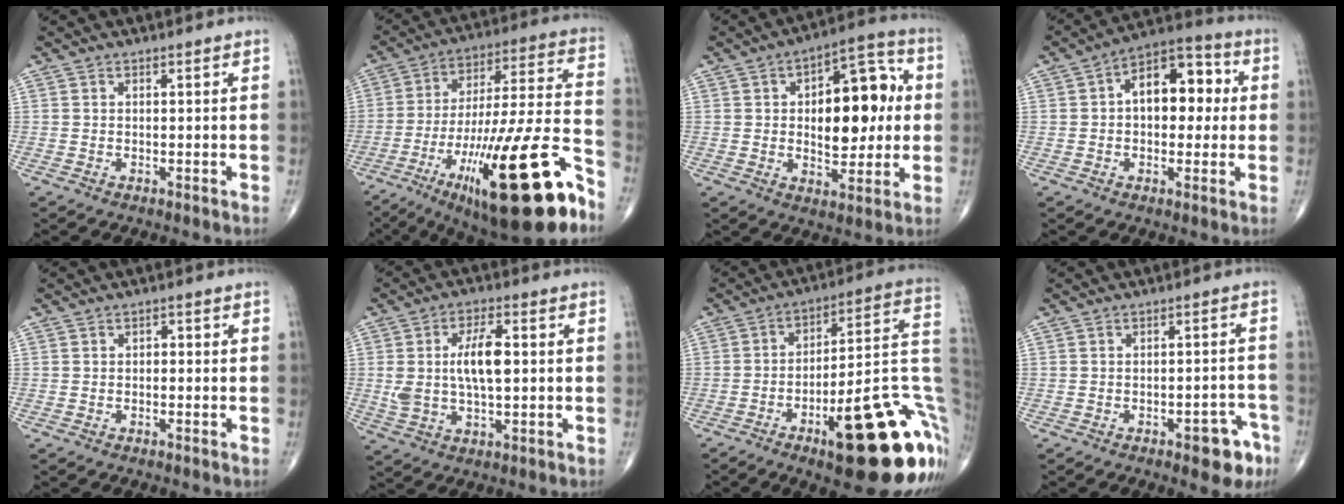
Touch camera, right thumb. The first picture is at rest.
{"total": 29.8, "force": [-15.6, 6.4, 24.6], "torque": [-0.368, 0.064, -0.243]}
{"total": 16.9, "force": [1.6, 8.9, 14.2], "torque": [-0.157, 0.016, 0.022]}
{"total": 13.0, "force": [1.6, 7.8, 10.3], "torque": [-0.112, 0.029, 0.011]}
{"total": 1.1, "force": [-0.1, 0.8, 0.7], "torque": [0.001, 0.003, -0.008]}
{"total": 10.2, "force": [1.1, 4.5, 9.1], "torque": [-0.172, 0.006, 0.022]}
{"total": 28.1, "force": [-9.5, 8.1, 25.2], "torque": [-0.261, 0.041, -0.124]}
{"total": 6.9, "force": [-3.8, 3.0, 4.9], "torque": [-0.035, 0.032, -0.042]}